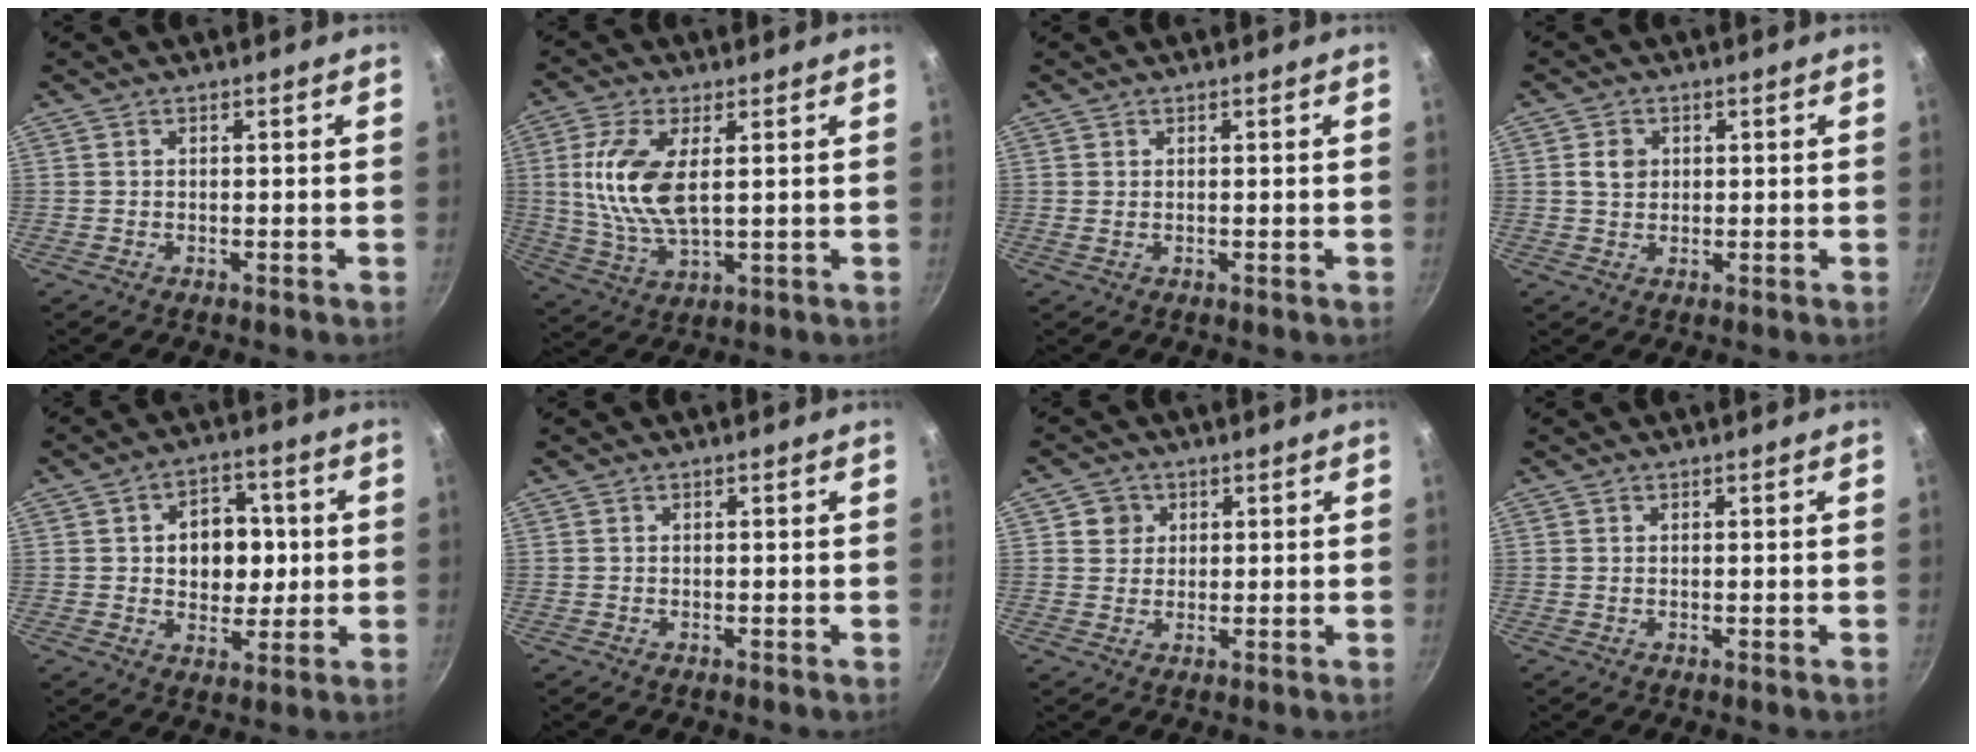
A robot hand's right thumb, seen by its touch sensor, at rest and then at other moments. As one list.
[{"total": 12.1, "force": [2.1, 5.5, 10.6], "torque": [-0.213, -0.007, 0.047]}, {"total": 0.5, "force": [0.2, 0.0, 0.5], "torque": [-0.009, -0.002, 0.004]}, {"total": 3.3, "force": [0.7, 2.8, 1.7], "torque": [-0.018, 0.002, 0.011]}, {"total": 10.7, "force": [1.1, 8.0, 6.9], "torque": [-0.059, 0.004, 0.014]}, {"total": 0.0}, {"total": 3.7, "force": [1.2, 3.5, 0.6], "torque": [0.018, 0.003, 0.014]}, {"total": 0.0}]